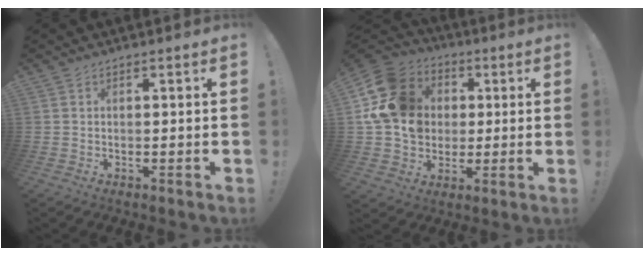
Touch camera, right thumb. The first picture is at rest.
{"total": 18.0, "force": [2.6, 15.3, 9.1], "torque": [-0.155, 0.000, 0.060]}